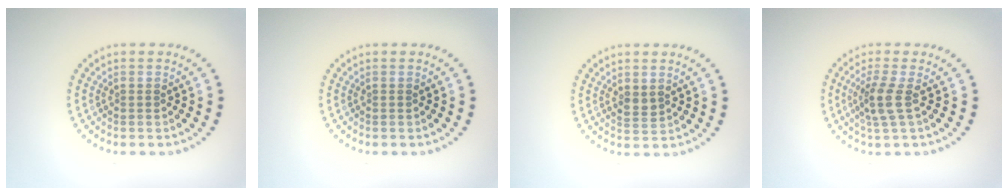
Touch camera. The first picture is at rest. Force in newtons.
{"total": 0.0}
{"total": 1.1, "press": 1.1, "slide": 0.3}
{"total": 2.6, "press": 2.0, "slide": 1.7}